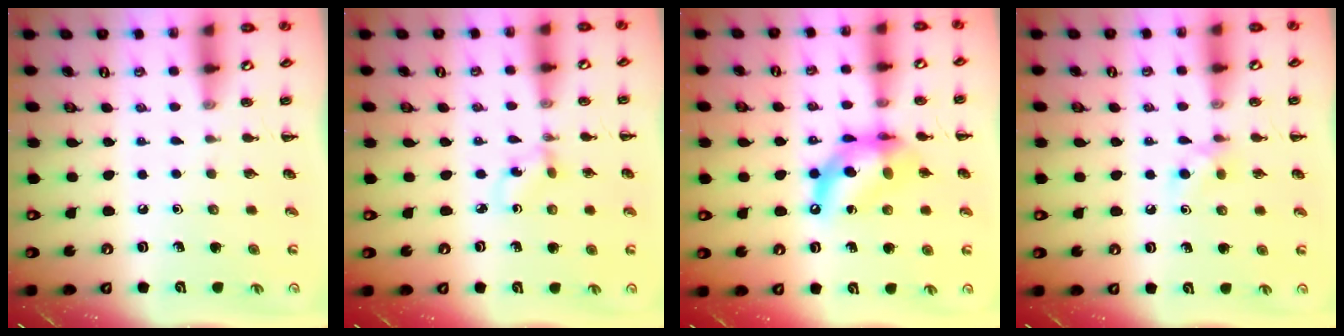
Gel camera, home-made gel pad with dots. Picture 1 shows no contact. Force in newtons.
{"total": 1.5, "press": 1.3, "slide": 0.7}
{"total": 12.6, "press": 12.1, "slide": 3.4}
{"total": 4.7, "press": 4.5, "slide": 1.2}